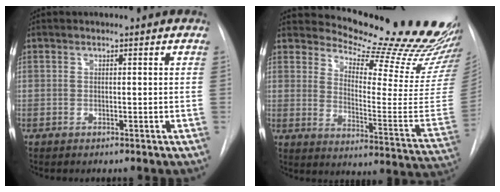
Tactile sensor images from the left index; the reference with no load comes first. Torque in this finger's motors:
{"motor_torque": [1.10, -1.04, -0.03, -0.06]}